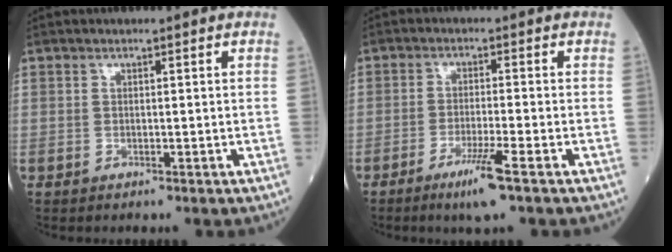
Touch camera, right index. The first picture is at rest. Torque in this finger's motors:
{"motor_torque": [0.99, -0.66, 0.53, 0.15]}